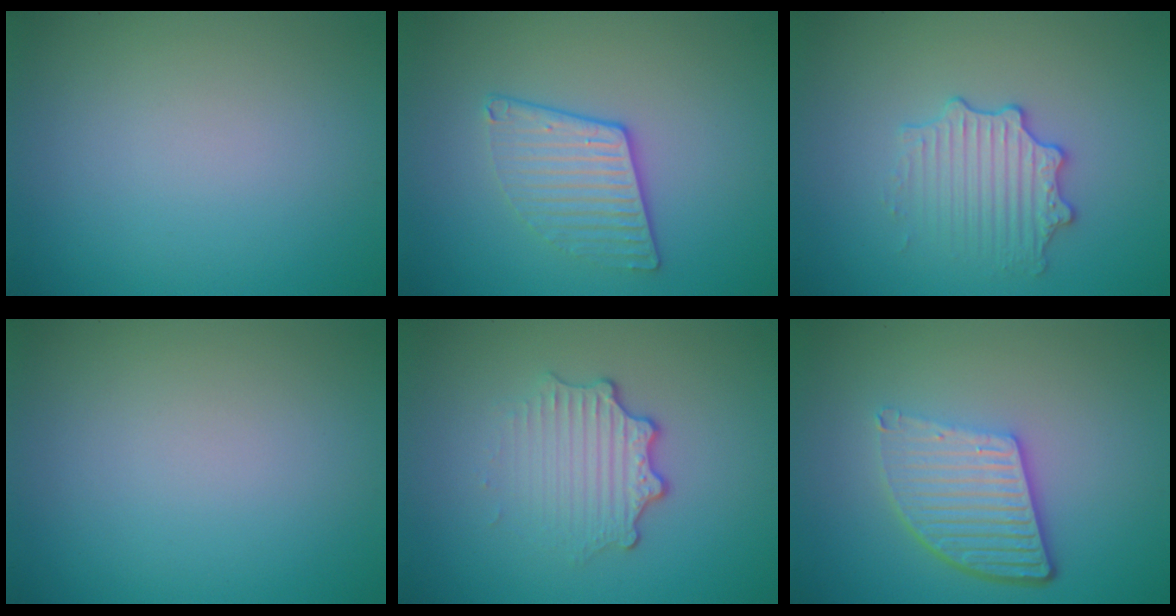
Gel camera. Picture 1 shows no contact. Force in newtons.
{"total": 3.2, "press": 2.9, "slide": 1.5}
{"total": 2.9, "press": 2.8, "slide": 0.7}
{"total": 0.0}
{"total": 3.3, "press": 2.5, "slide": 2.2}
{"total": 5.6, "press": 4.0, "slide": 4.0}